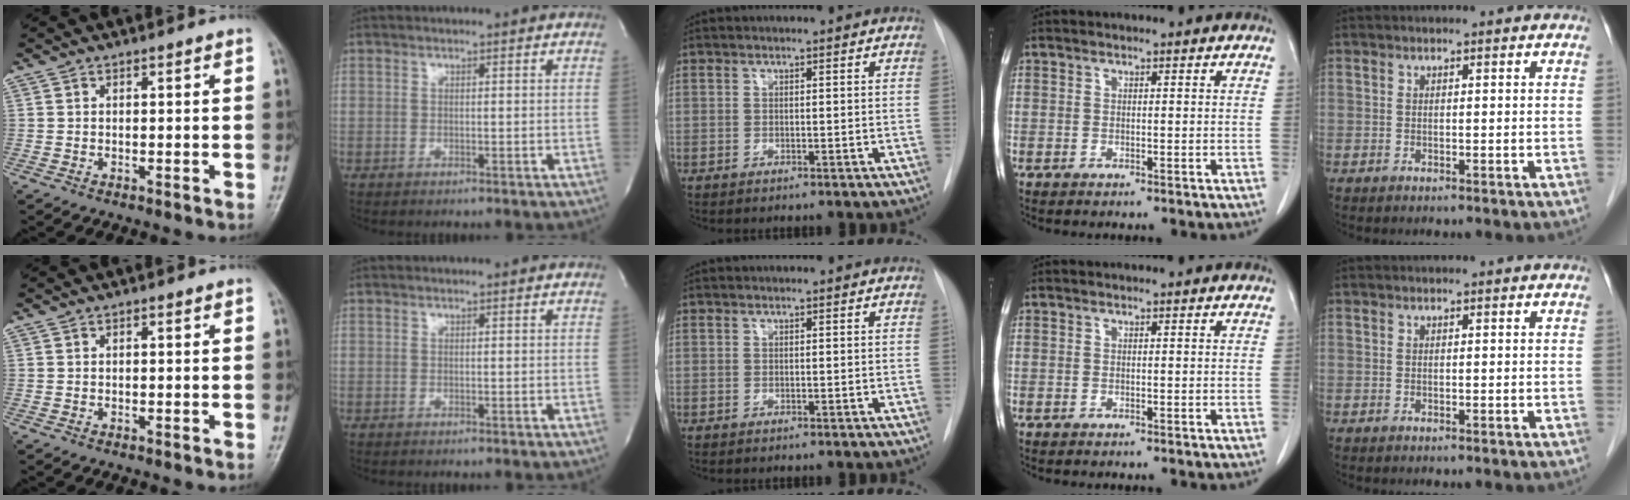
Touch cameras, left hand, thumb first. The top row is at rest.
{}